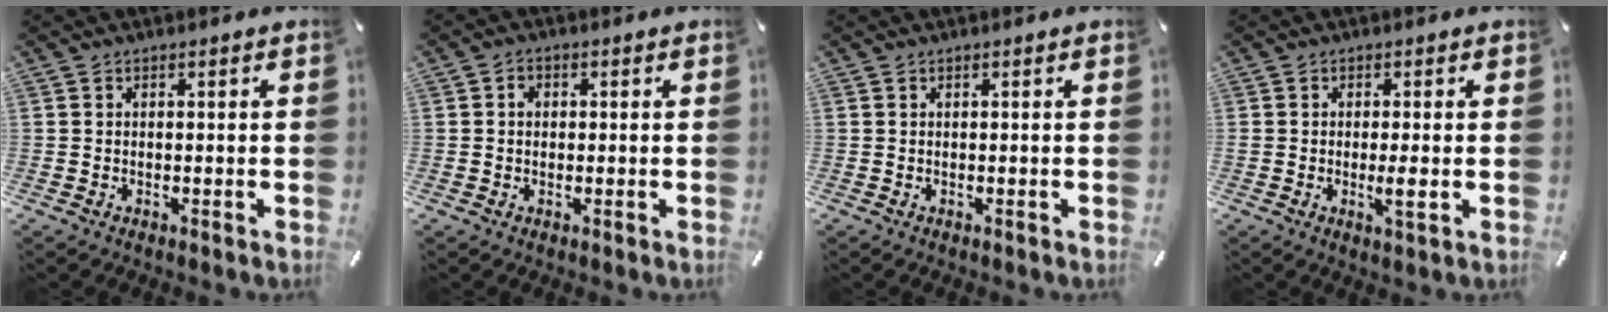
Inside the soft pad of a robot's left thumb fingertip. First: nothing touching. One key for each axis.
{"total": 1.8, "fx": 0.0, "fy": 1.5, "fz": 0.9, "tx": -0.019, "ty": 0.007, "tz": -0.002}
{"total": 0.0}
{"total": 3.1, "fx": -0.5, "fy": 0.7, "fz": 3.0, "tx": -0.051, "ty": -0.003, "tz": -0.008}